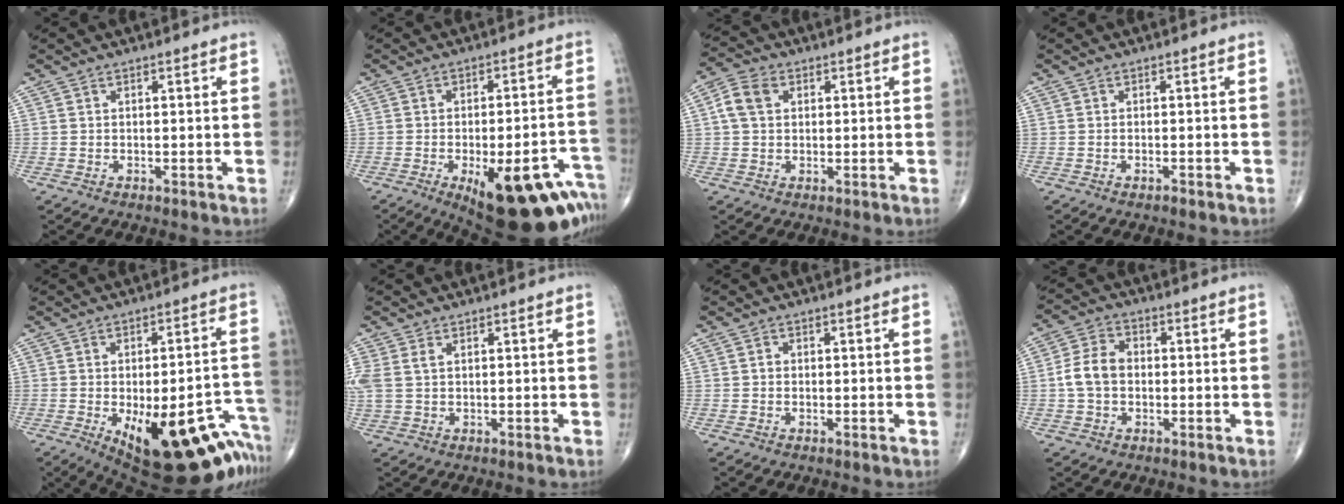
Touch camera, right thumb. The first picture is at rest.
{"total": 22.0, "force": [-11.4, 8.1, 16.9], "torque": [-0.139, 0.050, -0.142]}
{"total": 5.7, "force": [1.3, 4.2, 3.7], "torque": [-0.071, 0.013, 0.021]}
{"total": 0.9, "force": [-0.6, 0.2, 0.6], "torque": [-0.013, 0.003, -0.010]}
{"total": 25.6, "force": [-12.7, 9.9, 20.0], "torque": [-0.181, 0.049, -0.151]}
{"total": 4.1, "force": [1.0, 2.5, 3.1], "torque": [-0.099, 0.015, 0.026]}
{"total": 0.7, "force": [-0.1, 0.6, 0.3], "torque": [-0.001, 0.003, -0.005]}
{"total": 6.8, "force": [-0.5, 5.0, 4.6], "torque": [-0.086, 0.022, -0.018]}